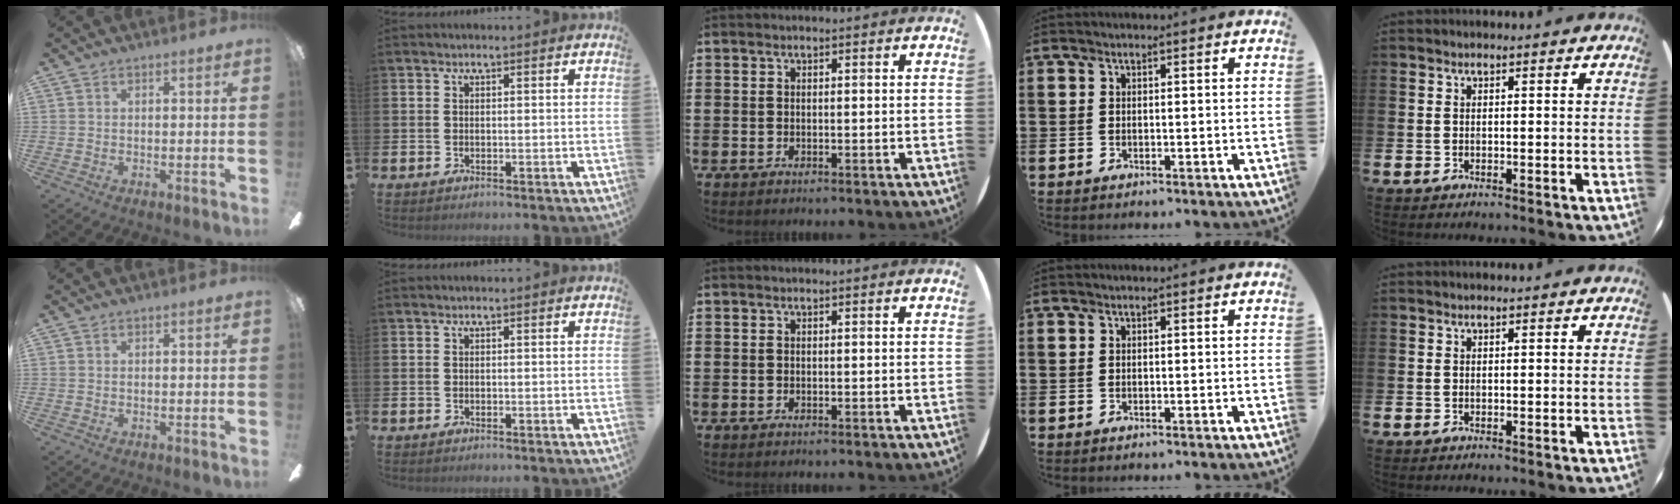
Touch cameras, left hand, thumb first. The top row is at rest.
{}